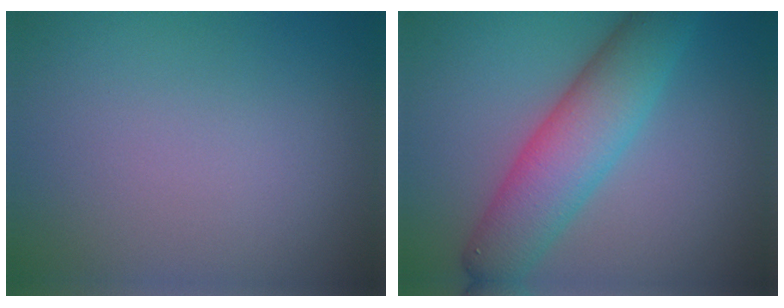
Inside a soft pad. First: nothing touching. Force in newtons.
{"total": 6.6, "press": 6.6, "slide": 0.1}